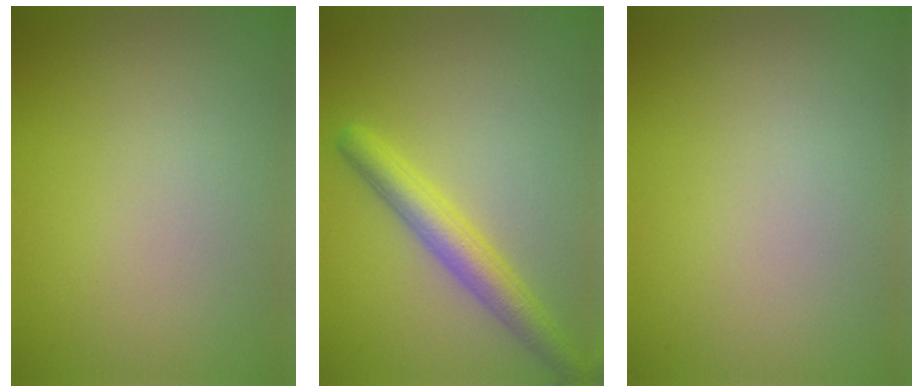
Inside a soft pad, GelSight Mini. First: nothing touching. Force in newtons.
{"total": 3.8, "press": 3.8, "slide": 0.1}
{"total": 0.0}